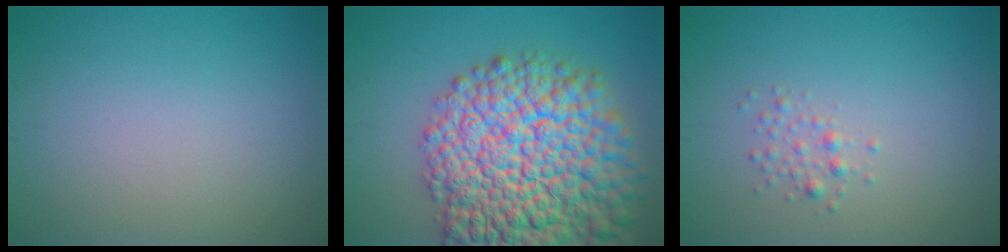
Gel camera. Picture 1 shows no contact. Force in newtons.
{"total": 16.3, "press": 16.3, "slide": 0.7}
{"total": 1.2, "press": 1.2, "slide": 0.1}